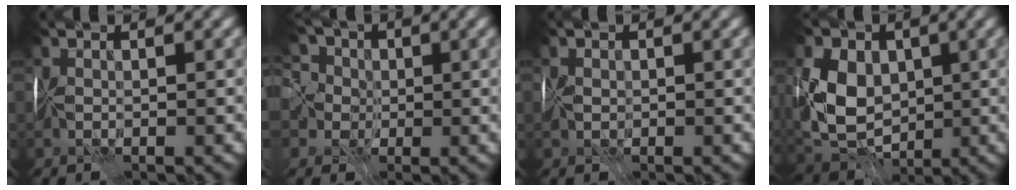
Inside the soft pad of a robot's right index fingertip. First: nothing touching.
{"total": 7.2, "force": [1.1, 6.1, 3.7], "torque": [-0.068, 0.015, -0.024]}
{"total": 0.5, "force": [-0.3, -0.1, -0.4], "torque": [0.004, -0.007, -0.003]}
{"total": 7.4, "force": [0.2, 5.6, 4.8], "torque": [-0.108, -0.011, 0.001]}